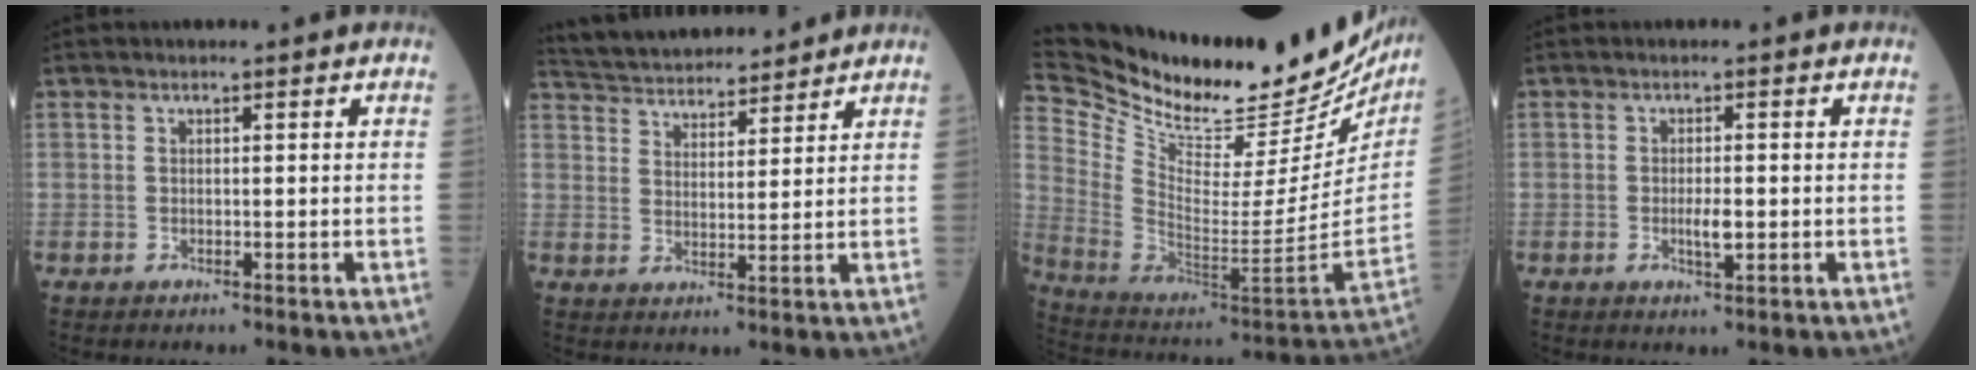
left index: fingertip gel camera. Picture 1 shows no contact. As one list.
[{"total": 14.1, "force": [13.2, 3.0, 3.9], "torque": [-0.068, 0.029, 0.213]}, {"total": 33.7, "force": [28.4, 8.7, 15.9], "torque": [-0.290, -0.068, 0.410]}, {"total": 2.1, "force": [-0.5, 0.5, 2.0], "torque": [-0.038, -0.005, -0.009]}]